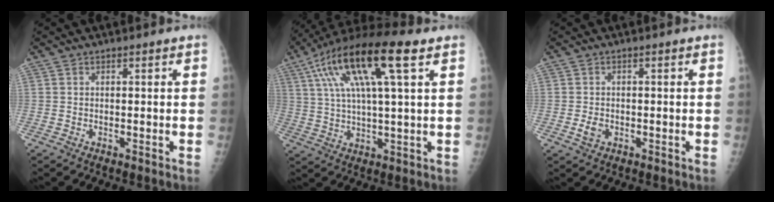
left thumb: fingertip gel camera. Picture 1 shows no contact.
{"total": 18.4, "force": [7.9, 4.1, 16.1], "torque": [-0.311, 0.010, 0.137]}
{"total": 2.3, "force": [-0.8, 1.6, 1.4], "torque": [-0.024, 0.004, -0.014]}